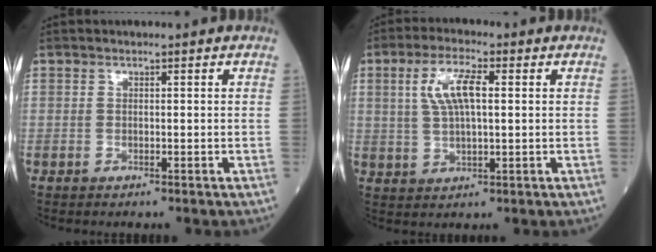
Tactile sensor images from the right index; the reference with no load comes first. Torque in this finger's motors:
{"motor_torque": [0.35, -0.02, 0.17, 0.08]}